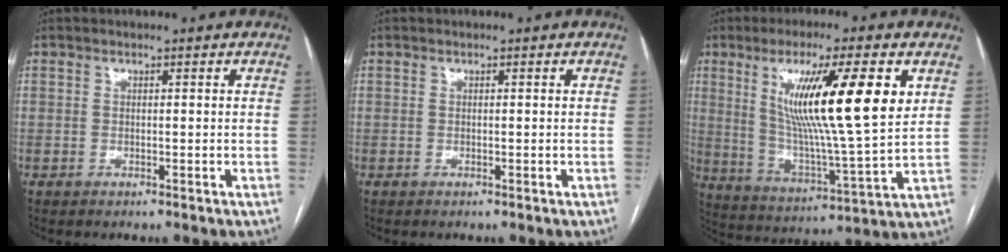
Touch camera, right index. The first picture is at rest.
{"total": 0.0}
{"total": 18.1, "force": [6.0, 0.8, 17.1], "torque": [-0.299, -0.010, 0.098]}